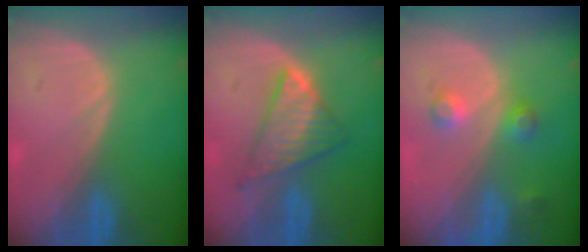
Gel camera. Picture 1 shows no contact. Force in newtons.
{"total": 6.5, "press": 6.5, "slide": 0.2}
{"total": 3.6, "press": 3.4, "slide": 1.1}